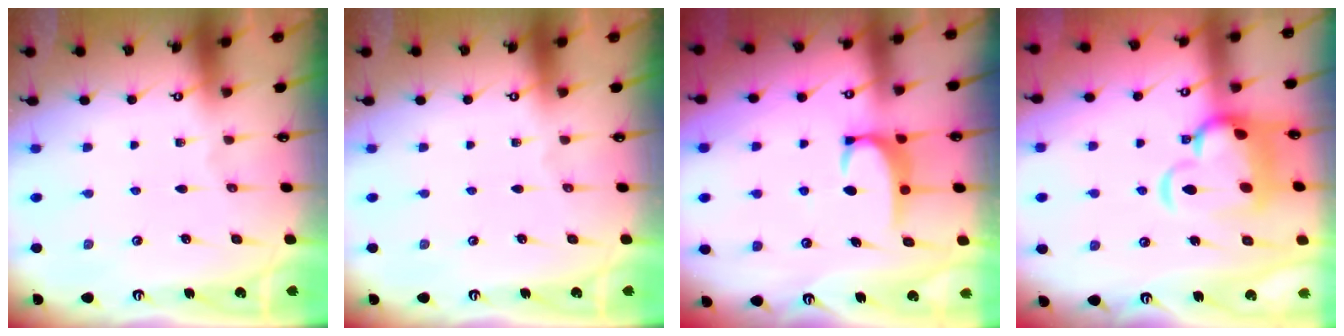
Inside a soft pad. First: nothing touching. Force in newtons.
{"total": 0.0}
{"total": 2.9, "press": 2.8, "slide": 0.5}
{"total": 8.7, "press": 8.6, "slide": 1.5}